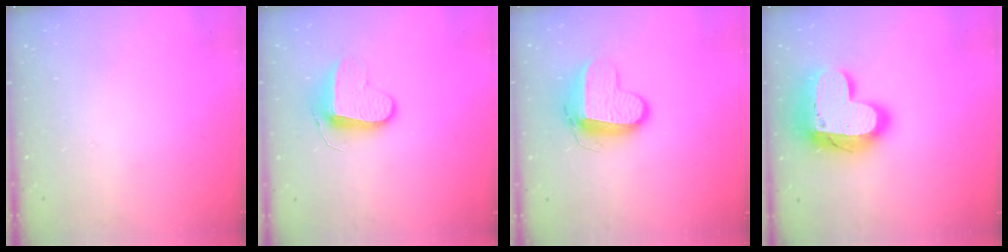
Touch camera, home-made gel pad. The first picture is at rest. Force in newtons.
{"total": 9.5, "press": 9.5, "slide": 0.3}
{"total": 10.7, "press": 10.6, "slide": 1.1}
{"total": 20.4, "press": 20.3, "slide": 1.6}